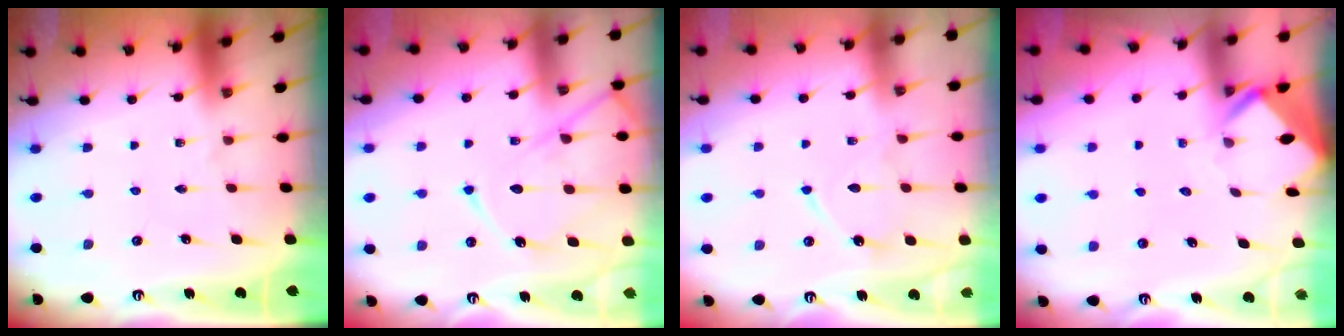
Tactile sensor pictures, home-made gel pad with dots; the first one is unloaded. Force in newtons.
{"total": 13.5, "press": 13.5, "slide": 1.1}
{"total": 9.2, "press": 9.2, "slide": 0.7}
{"total": 3.0, "press": 3.0, "slide": 0.3}